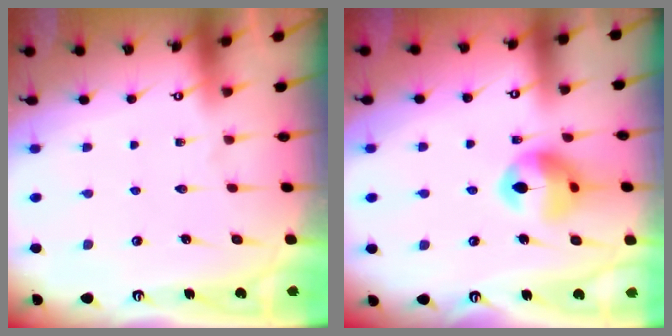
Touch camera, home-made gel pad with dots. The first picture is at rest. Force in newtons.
{"total": 13.3, "press": 13.2, "slide": 1.4}